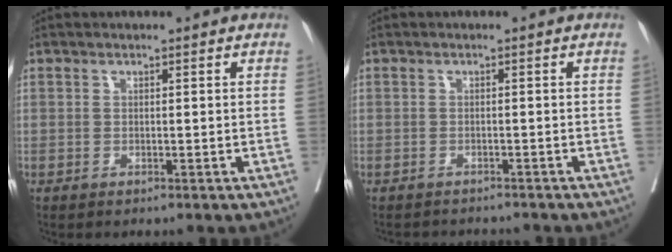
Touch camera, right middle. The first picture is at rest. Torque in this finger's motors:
{"motor_torque": [-0.36, -0.28, 0.00, -0.01]}